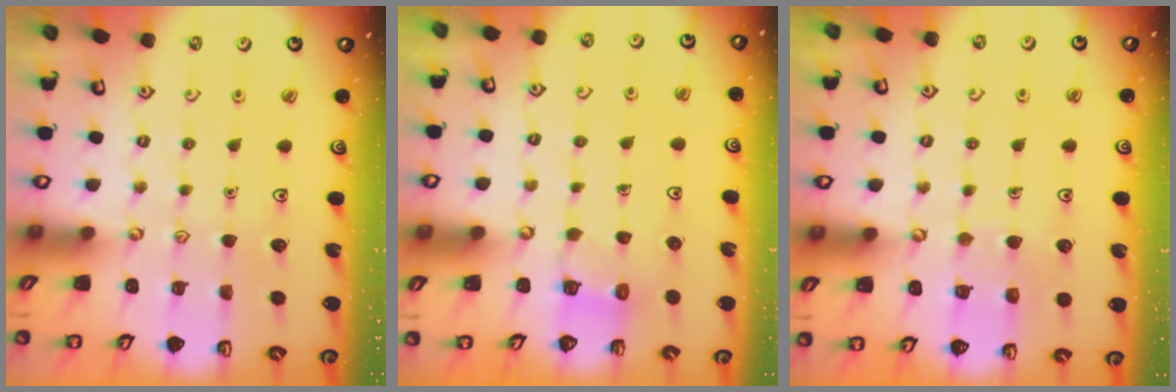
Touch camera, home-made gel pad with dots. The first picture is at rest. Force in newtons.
{"total": 3.4, "press": 3.4, "slide": 0.2}
{"total": 6.7, "press": 6.7, "slide": 0.4}